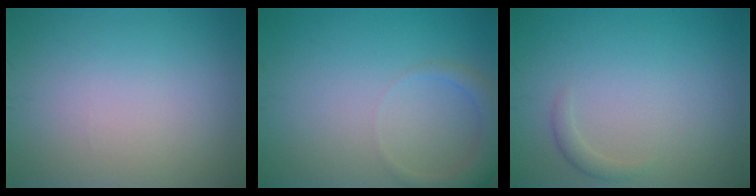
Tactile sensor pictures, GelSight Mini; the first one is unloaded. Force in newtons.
{"total": 2.6, "press": 2.6, "slide": 0.2}
{"total": 1.0, "press": 1.0, "slide": 0.0}